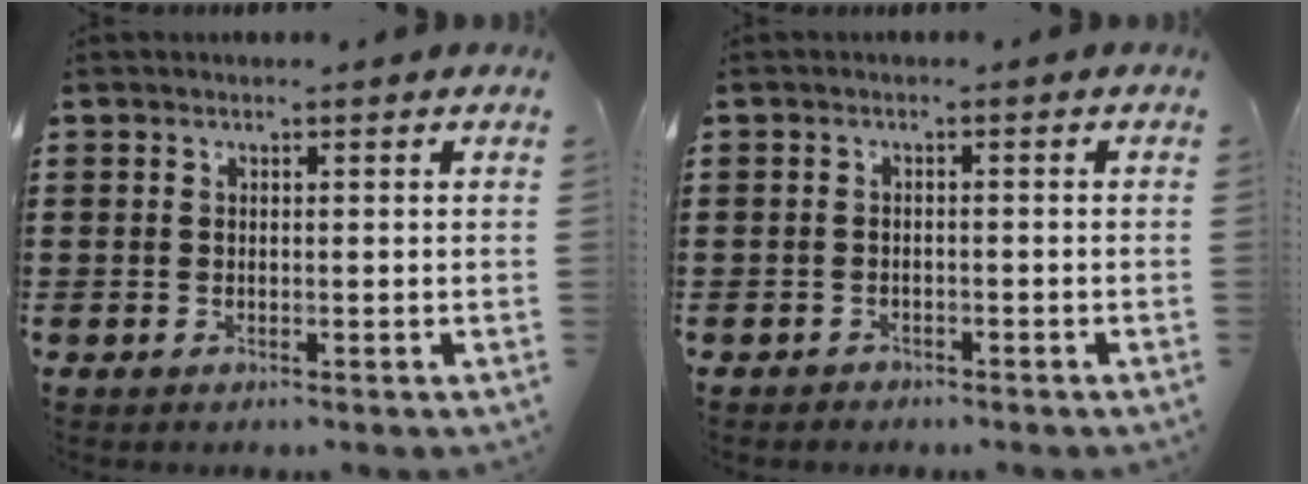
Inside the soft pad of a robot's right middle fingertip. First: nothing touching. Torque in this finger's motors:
{"motor_torque": [-0.38, 0.10, 0.02, -0.02]}